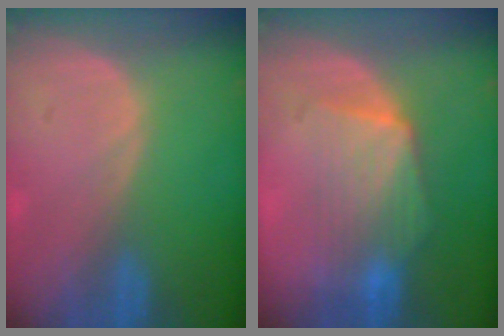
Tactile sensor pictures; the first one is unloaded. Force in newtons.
{"total": 7.3, "press": 7.1, "slide": 1.6}